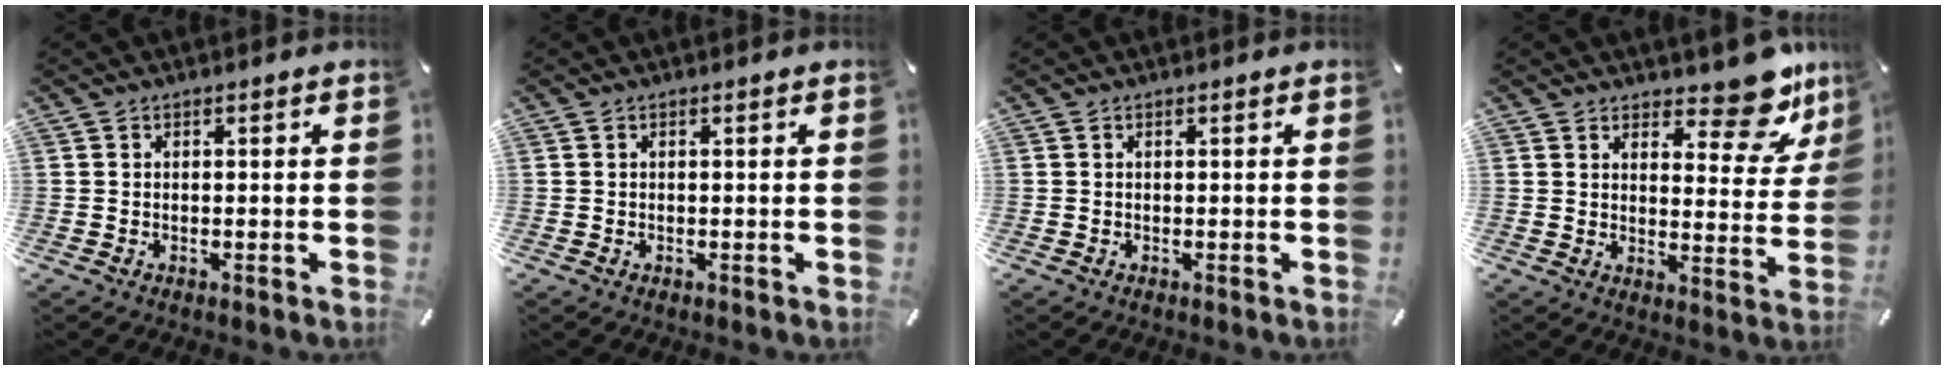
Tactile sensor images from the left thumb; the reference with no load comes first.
{"total": 0.0}
{"total": 0.0}
{"total": 11.8, "force": [9.2, 5.0, 5.6], "torque": [-0.053, -0.078, 0.158]}